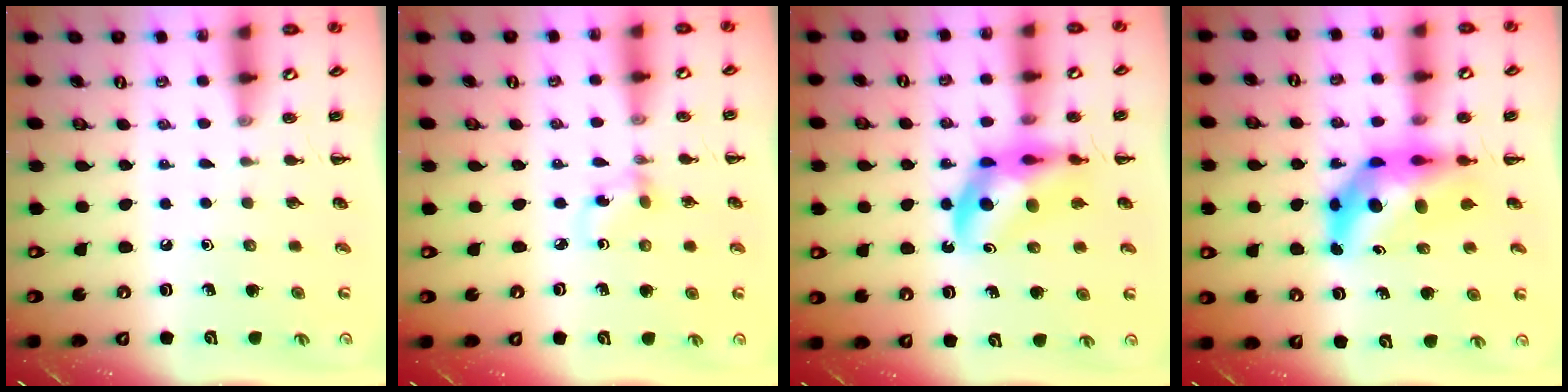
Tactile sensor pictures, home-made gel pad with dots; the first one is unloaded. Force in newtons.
{"total": 2.8, "press": 2.6, "slide": 1.0}
{"total": 12.6, "press": 12.2, "slide": 3.2}
{"total": 8.8, "press": 8.5, "slide": 2.5}